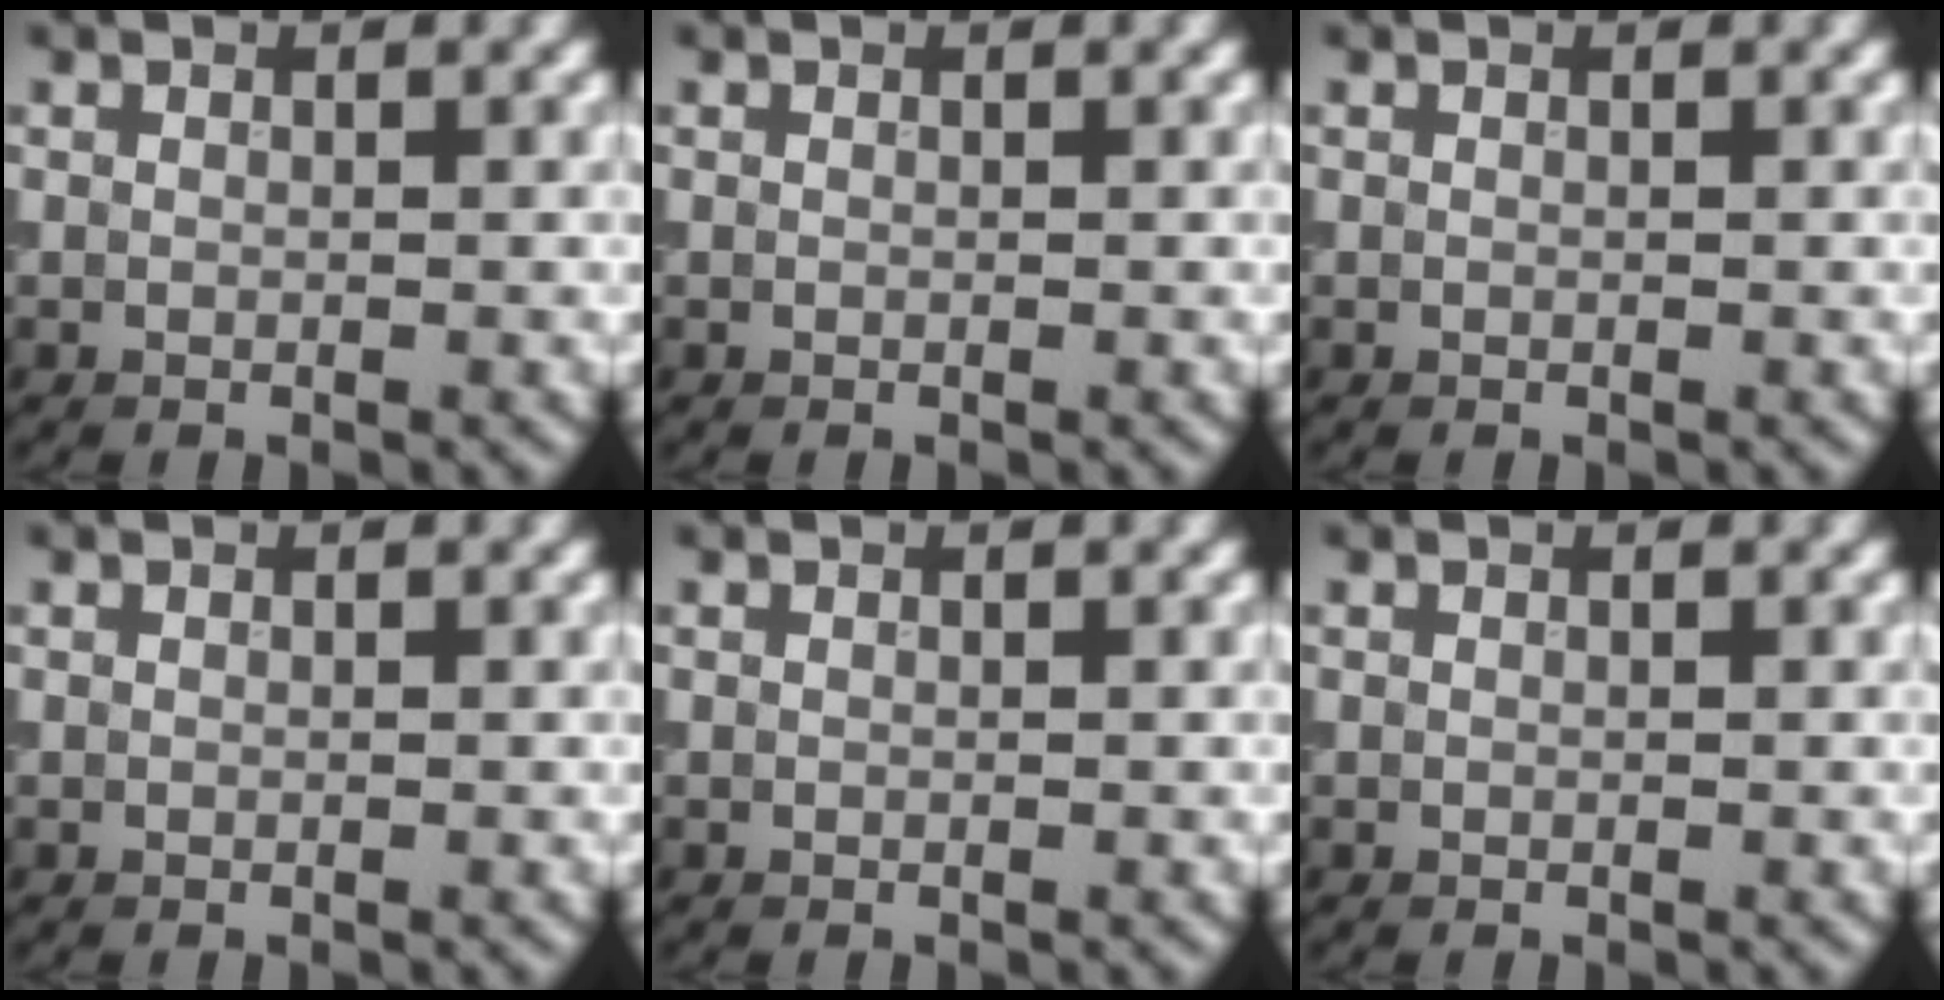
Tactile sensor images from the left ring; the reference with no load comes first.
{"total": 0.0}
{"total": 0.0}
{"total": 0.0}
{"total": 0.0}
{"total": 0.0}